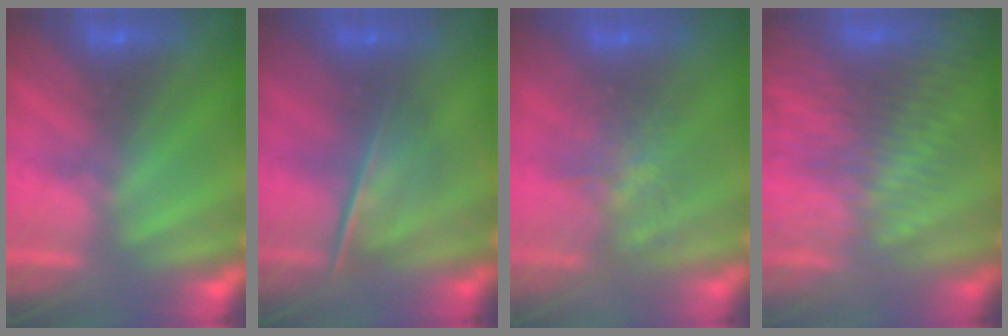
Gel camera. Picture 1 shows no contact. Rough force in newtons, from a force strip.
{"total": 2.3}
{"total": 4.5}
{"total": 9.6}